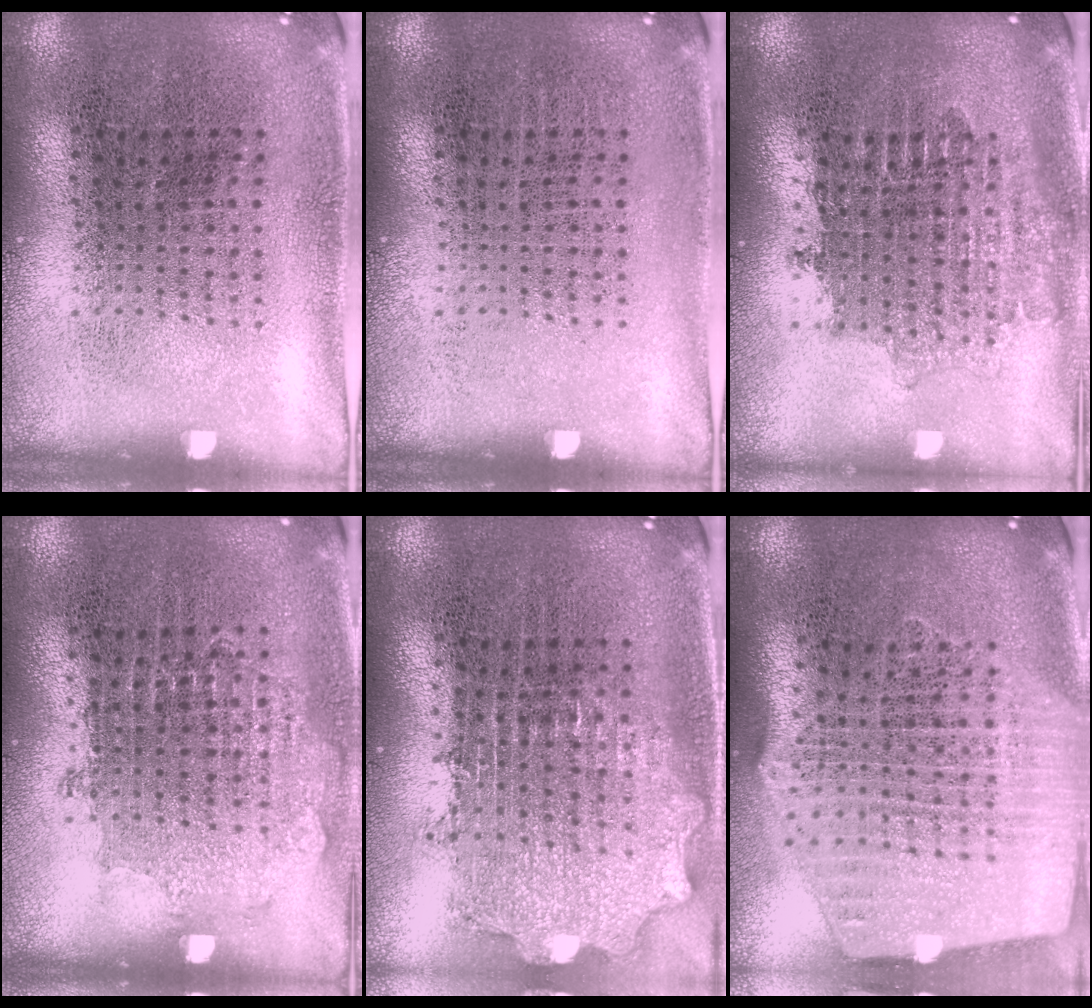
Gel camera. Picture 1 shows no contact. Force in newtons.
{"total": 0.0}
{"total": 1.7, "press": 1.4, "slide": 1.0}
{"total": 0.8, "press": 0.8, "slide": 0.2}
{"total": 2.0, "press": 1.6, "slide": 1.2}
{"total": 2.6, "press": 2.3, "slide": 1.3}